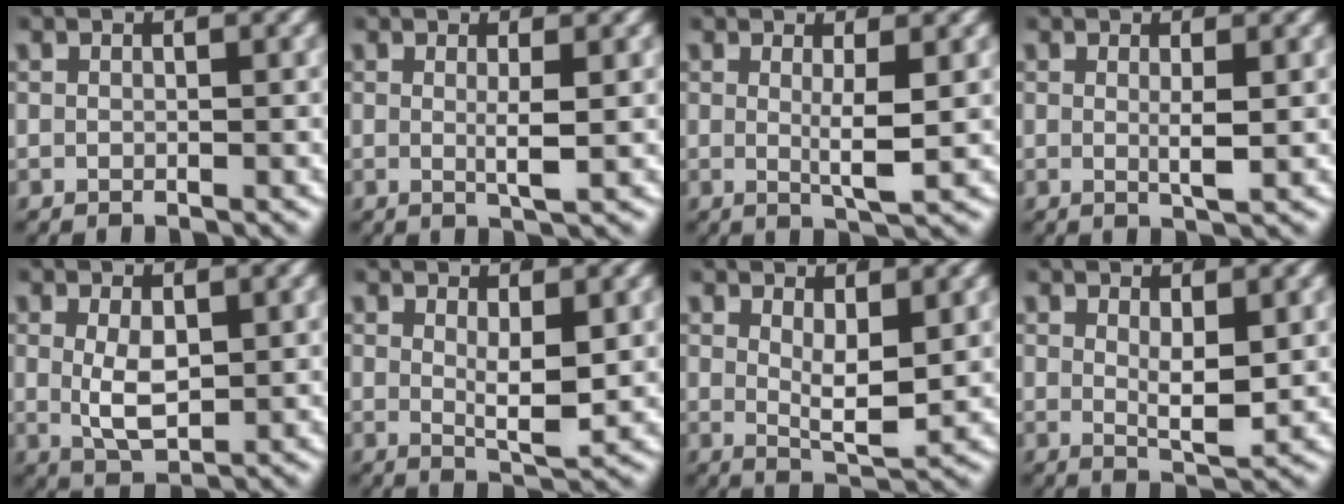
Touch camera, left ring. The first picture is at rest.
{"total": 2.0, "force": [0.3, -0.2, 1.9], "torque": [-0.036, -0.011, 0.009]}
{"total": 2.7, "force": [0.4, -0.1, 2.7], "torque": [-0.046, -0.016, 0.013]}
{"total": 1.7, "force": [0.4, -0.2, 1.7], "torque": [-0.032, -0.011, 0.011]}
{"total": 3.9, "force": [0.0, 2.2, 3.3], "torque": [-0.065, -0.018, 0.014]}
{"total": 3.0, "force": [0.9, 0.4, 2.8], "torque": [-0.050, -0.020, 0.023]}
{"total": 3.5, "force": [1.2, 0.8, 3.1], "torque": [-0.054, -0.021, 0.028]}
{"total": 2.7, "force": [0.9, 0.4, 2.5], "torque": [-0.044, -0.020, 0.024]}